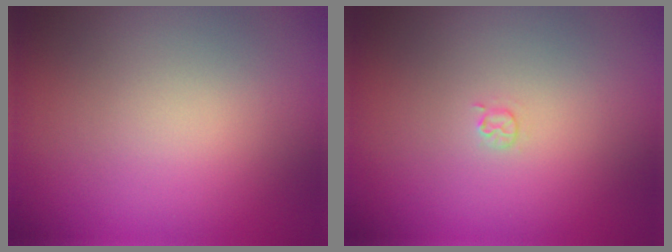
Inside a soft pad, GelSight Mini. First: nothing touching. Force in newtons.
{"total": 0.7, "press": 0.7, "slide": 0.1}